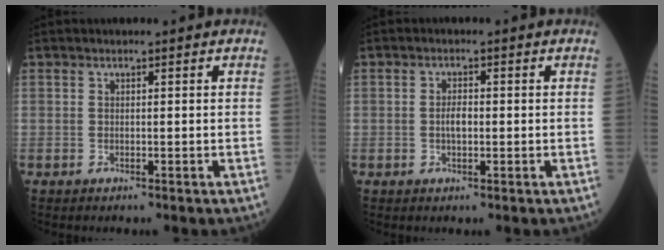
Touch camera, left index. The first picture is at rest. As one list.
[{"total": 2.0, "force": [-0.3, 0.9, 1.8], "torque": [-0.034, -0.001, -0.007]}]